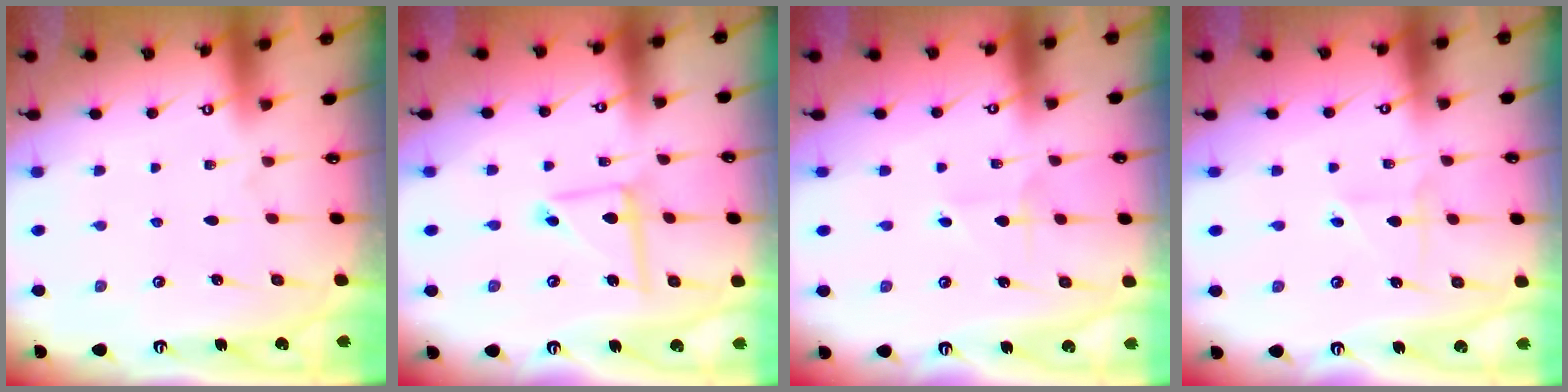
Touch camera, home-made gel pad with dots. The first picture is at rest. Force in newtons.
{"total": 7.2, "press": 7.2, "slide": 0.7}
{"total": 2.3, "press": 2.3, "slide": 0.2}
{"total": 2.5, "press": 2.3, "slide": 0.9}